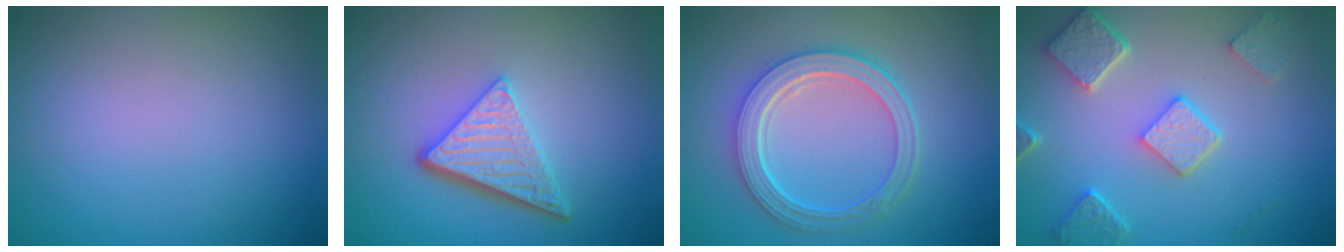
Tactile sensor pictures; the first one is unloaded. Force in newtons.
{"total": 4.7, "press": 3.5, "slide": 3.1}
{"total": 5.7, "press": 4.3, "slide": 3.7}
{"total": 5.0, "press": 3.9, "slide": 3.1}